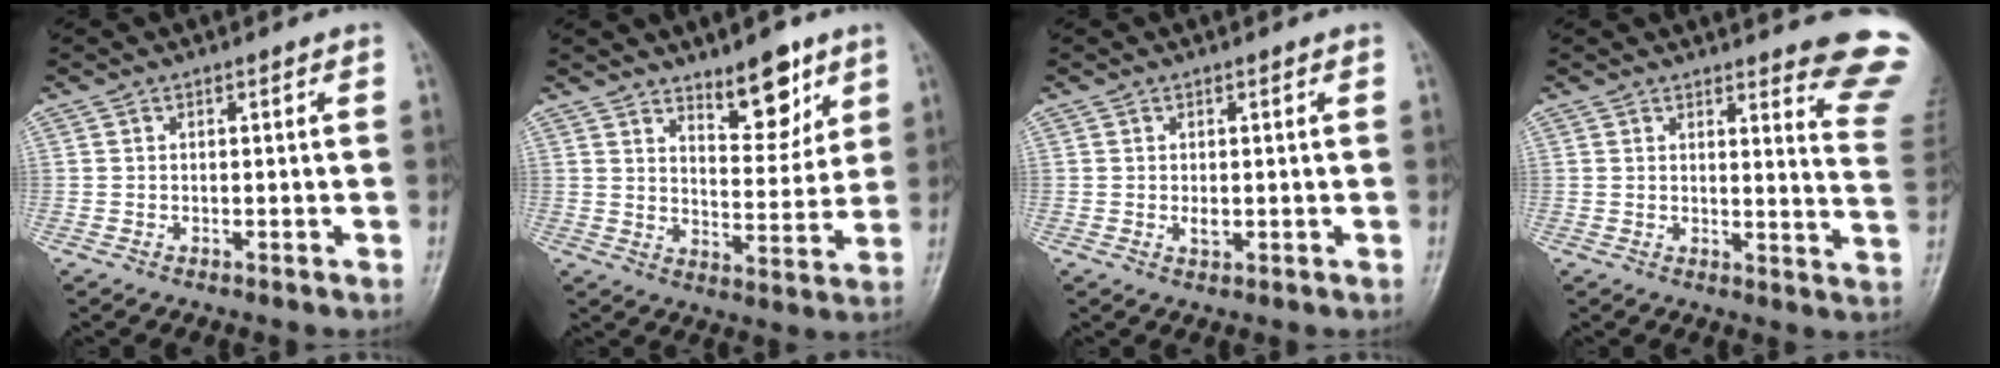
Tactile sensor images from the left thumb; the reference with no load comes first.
{"total": 9.9, "force": [6.7, 4.0, 6.1], "torque": [-0.058, -0.051, 0.107]}
{"total": 1.7, "force": [0.1, 1.0, 1.4], "torque": [-0.019, -0.004, 0.003]}
{"total": 12.6, "force": [11.0, 1.9, 5.8], "torque": [-0.035, -0.105, 0.102]}